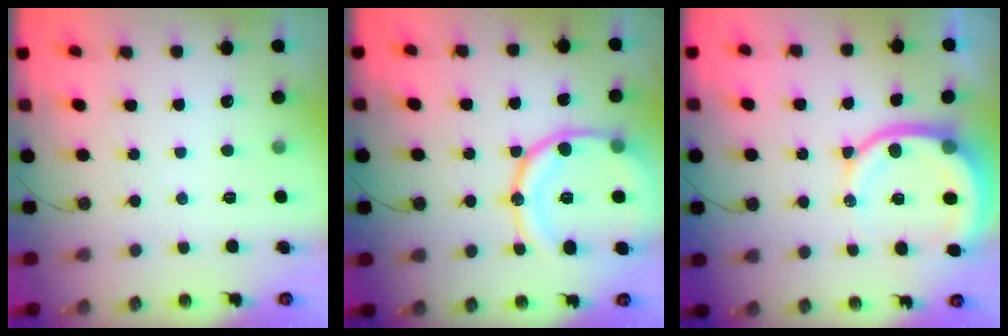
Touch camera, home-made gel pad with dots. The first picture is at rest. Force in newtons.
{"total": 17.9, "press": 17.8, "slide": 2.1}
{"total": 12.0, "press": 11.9, "slide": 1.6}